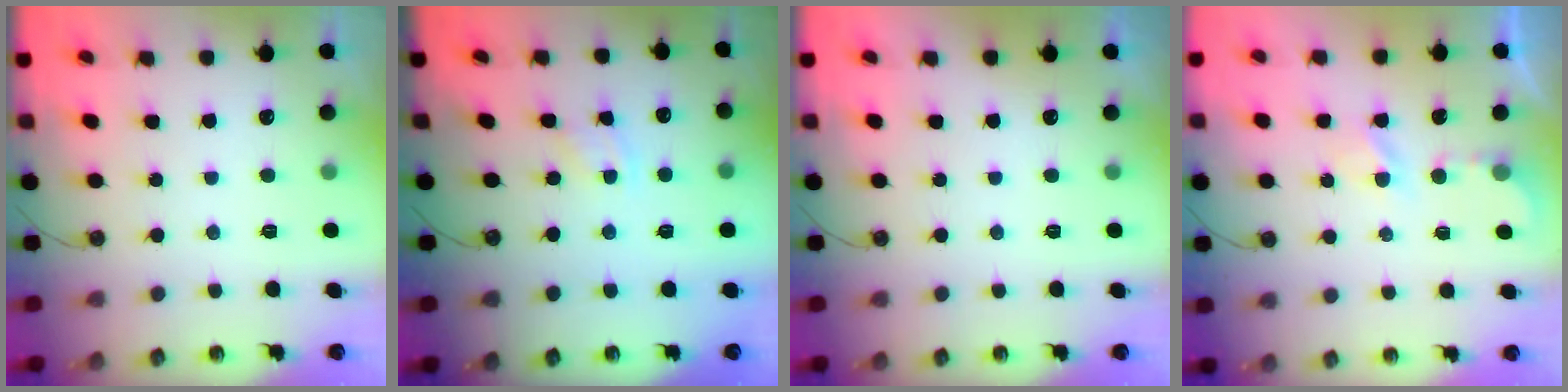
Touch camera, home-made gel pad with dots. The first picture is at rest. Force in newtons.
{"total": 2.4, "press": 2.4, "slide": 0.3}
{"total": 0.0}
{"total": 3.2, "press": 3.2, "slide": 0.4}